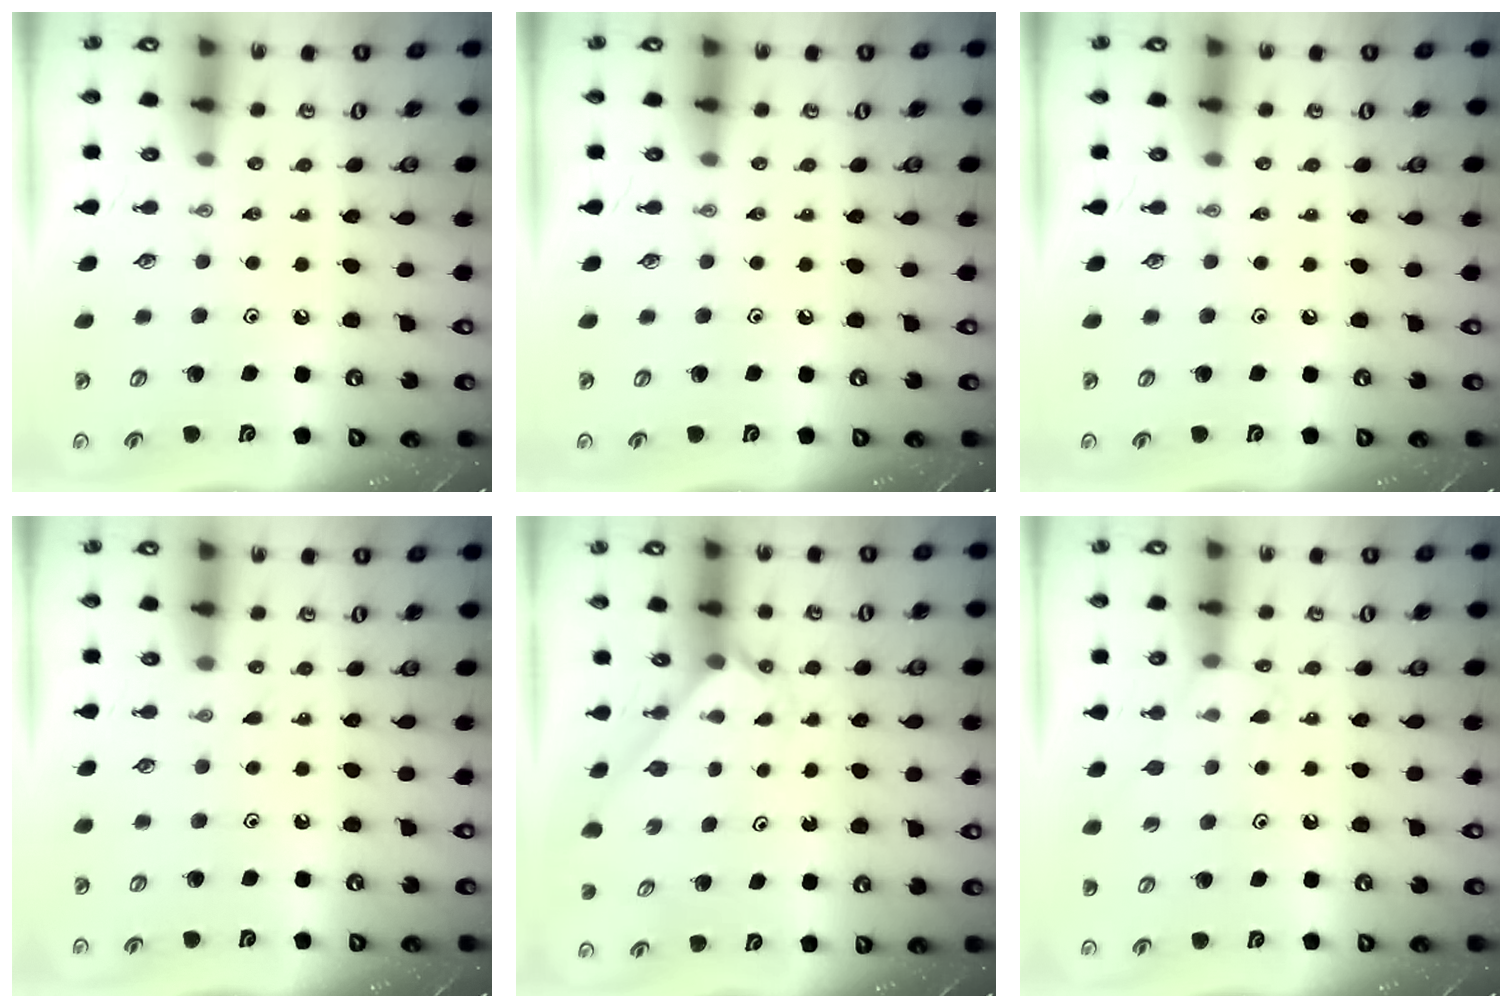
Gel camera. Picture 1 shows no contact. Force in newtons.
{"total": 0.0}
{"total": 0.0}
{"total": 2.9, "press": 2.8, "slide": 0.4}
{"total": 1.9, "press": 1.9, "slide": 0.2}
{"total": 5.6, "press": 5.5, "slide": 0.8}